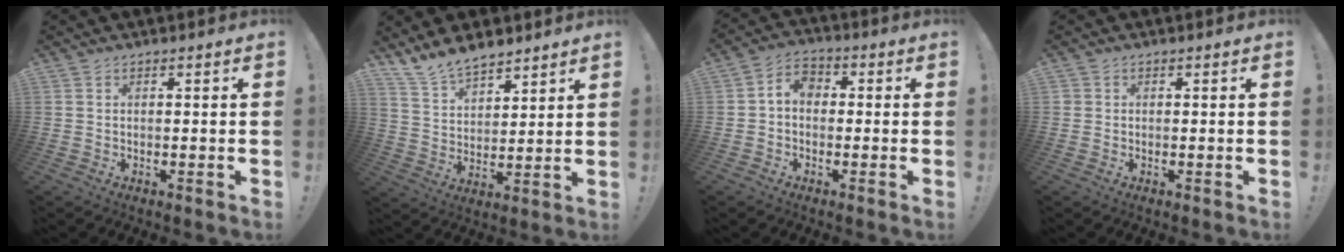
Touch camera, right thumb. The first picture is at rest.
{"total": 10.2, "force": [8.9, 4.3, 2.4], "torque": [-0.058, -0.066, 0.176]}
{"total": 5.1, "force": [-0.5, 3.7, 3.4], "torque": [-0.076, 0.015, -0.008]}
{"total": 1.0, "force": [0.2, 1.0, 0.2], "torque": [-0.011, 0.004, 0.006]}